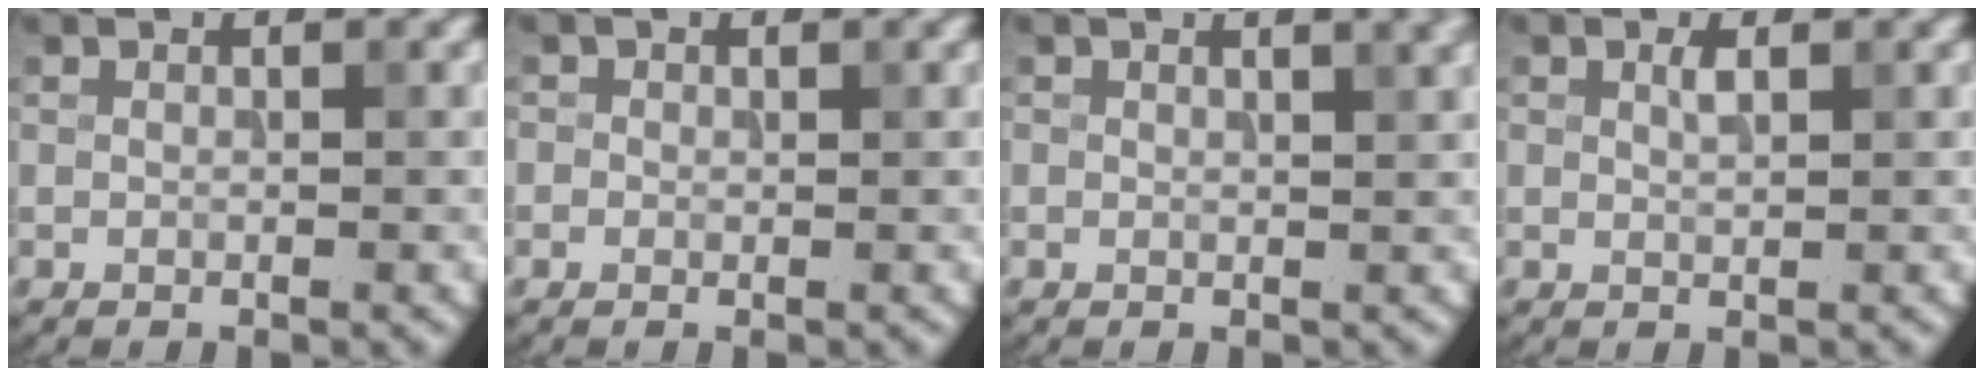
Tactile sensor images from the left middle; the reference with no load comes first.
{"total": 0.6, "force": [0.1, 0.6, 0.0], "torque": [0.004, -0.005, -0.002]}
{"total": 3.1, "force": [1.5, 1.2, 2.4], "torque": [-0.013, 0.004, 0.014]}
{"total": 1.0, "force": [0.4, 0.4, 0.8], "torque": [-0.018, -0.001, 0.009]}